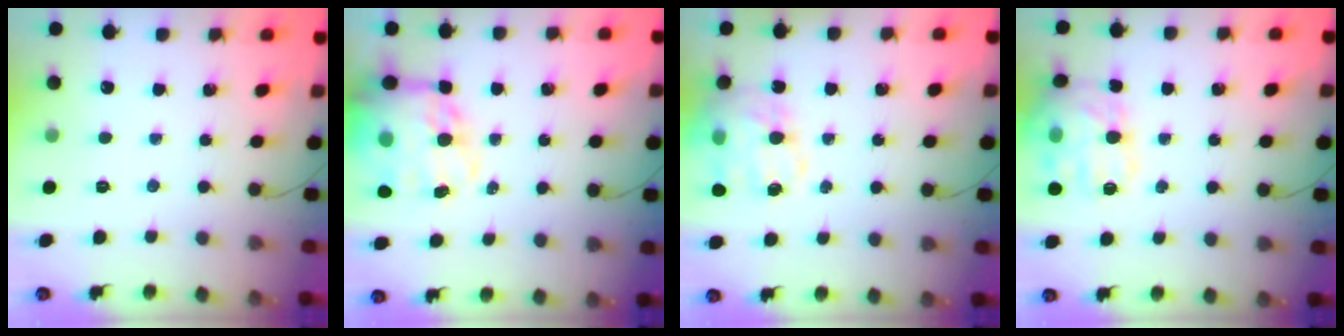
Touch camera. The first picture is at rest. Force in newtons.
{"total": 21.5, "press": 20.8, "slide": 5.3}
{"total": 19.4, "press": 19.1, "slide": 3.4}
{"total": 17.6, "press": 17.5, "slide": 1.3}